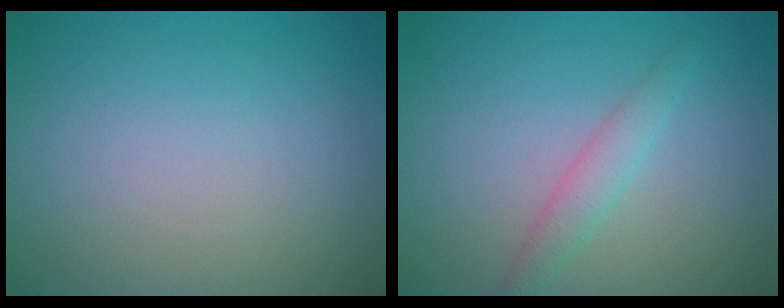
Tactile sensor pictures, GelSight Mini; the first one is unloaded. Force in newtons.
{"total": 1.9, "press": 1.9, "slide": 0.1}